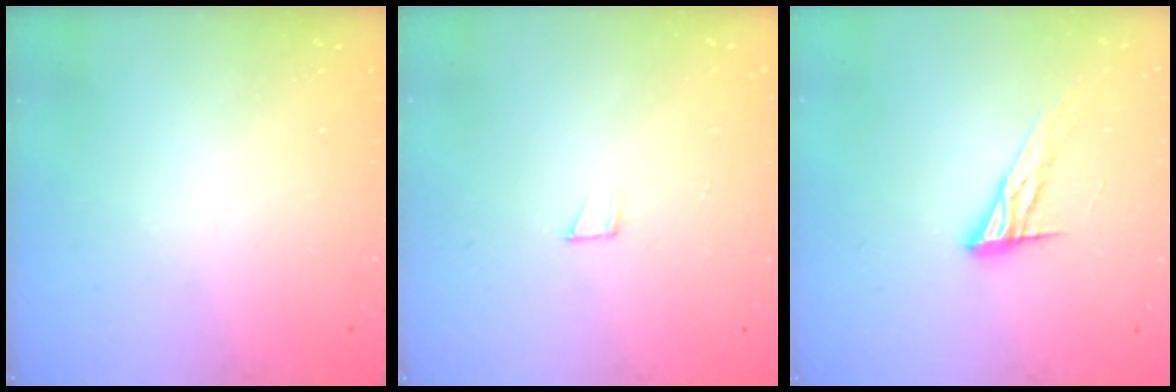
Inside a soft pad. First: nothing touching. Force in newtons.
{"total": 2.1, "press": 2.1, "slide": 0.1}
{"total": 11.1, "press": 11.1, "slide": 0.9}